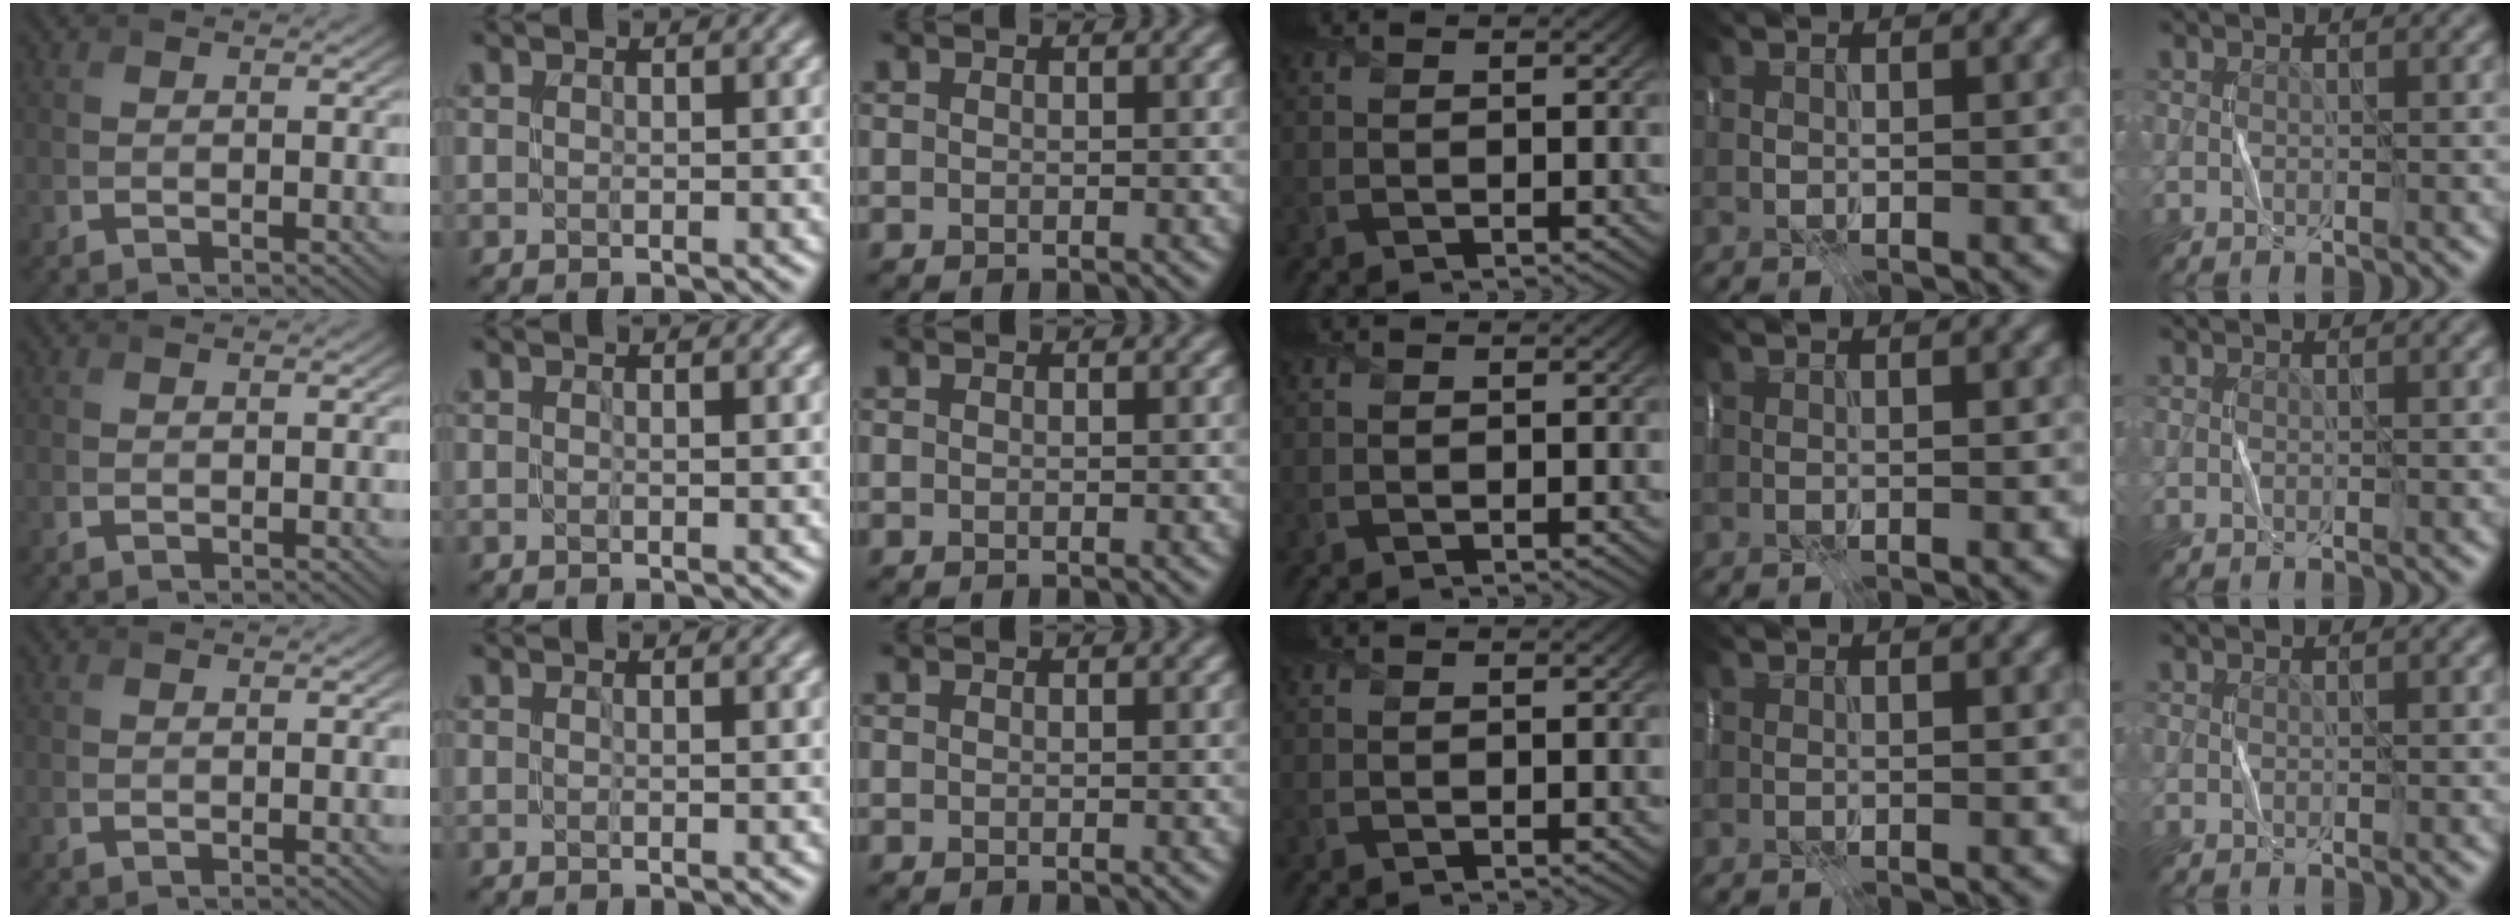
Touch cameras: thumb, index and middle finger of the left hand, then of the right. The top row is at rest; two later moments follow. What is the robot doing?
{"motion": "fold", "object": "scarf"}